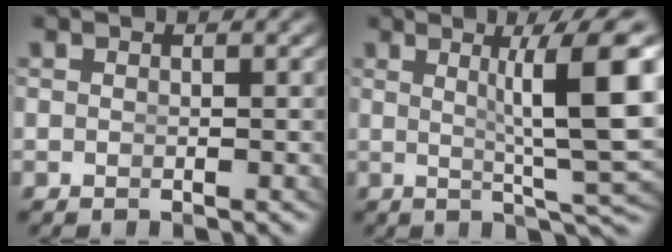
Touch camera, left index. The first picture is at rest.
{"total": 8.5, "force": [1.5, 1.4, 8.2], "torque": [-0.104, 0.002, 0.024]}